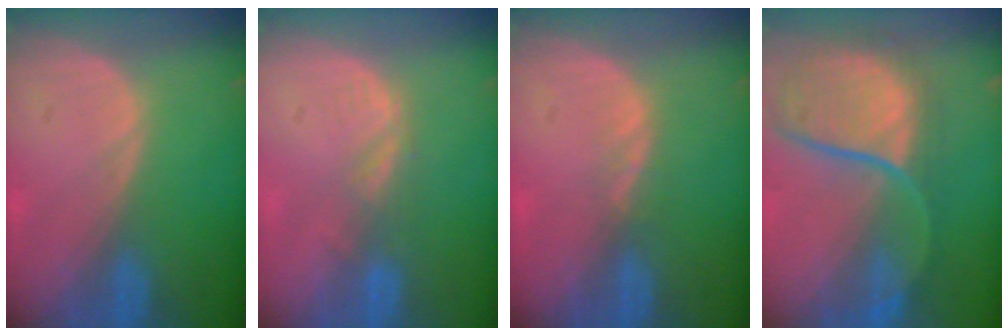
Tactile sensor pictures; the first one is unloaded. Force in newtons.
{"total": 2.8, "press": 2.2, "slide": 1.7}
{"total": 1.5, "press": 1.2, "slide": 0.8}
{"total": 11.6, "press": 9.9, "slide": 6.1}